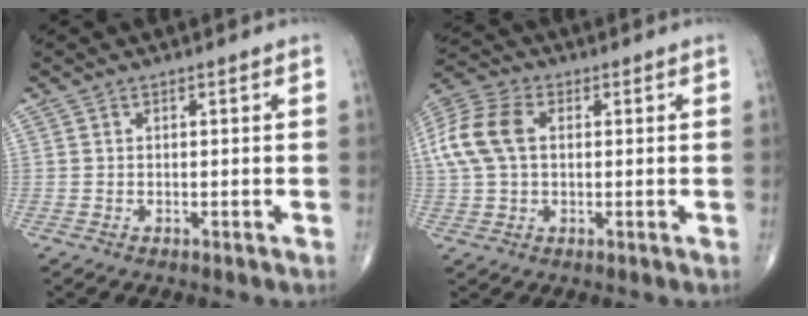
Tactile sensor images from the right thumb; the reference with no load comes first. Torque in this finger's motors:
{"motor_torque": [-0.36, 0.50, 0.32, -0.30, 0.13]}